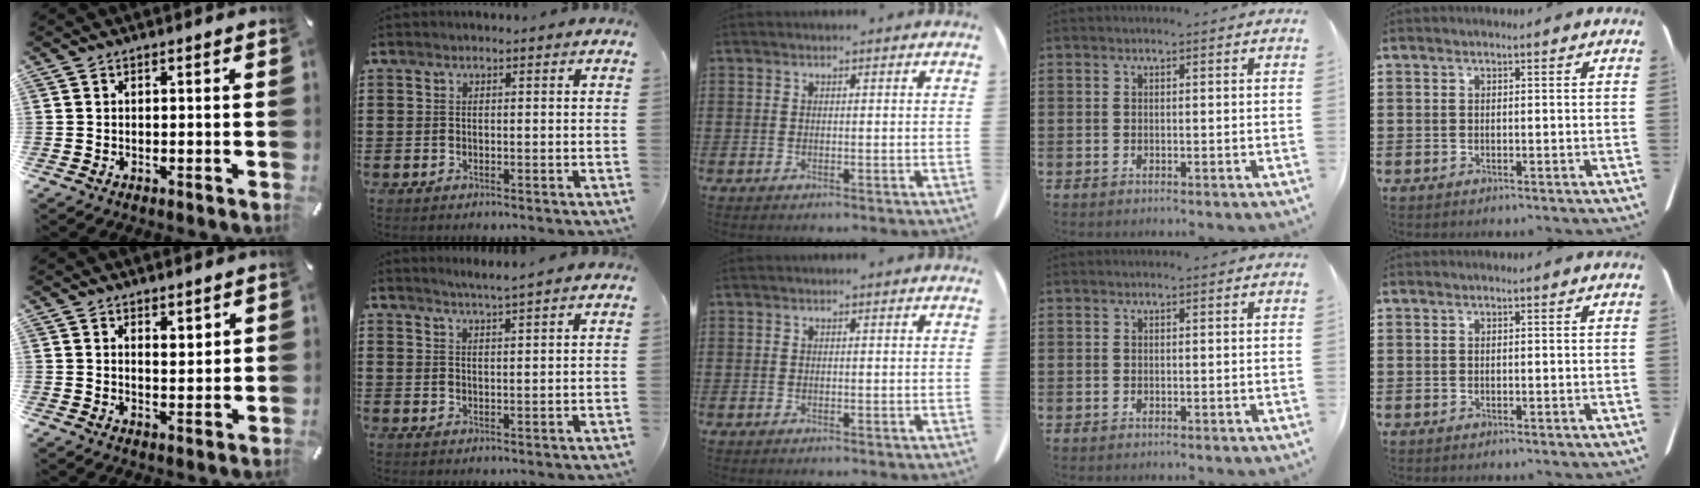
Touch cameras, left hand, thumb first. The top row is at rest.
{"thumb": {"total": 2.8, "force": [2.2, 1.5, 1.0], "torque": [-0.005, -0.011, 0.037]}, "index": {"total": 2.4, "force": [2.3, -0.6, 0.3], "torque": [-0.012, -0.007, 0.042]}}